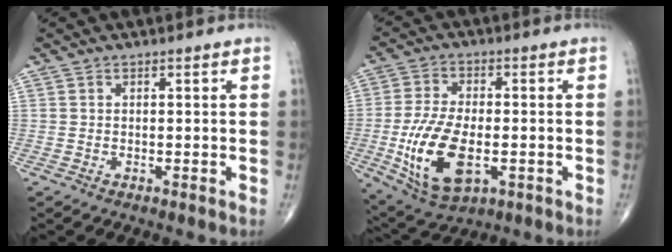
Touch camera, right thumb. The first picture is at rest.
{"total": 15.0, "force": [-3.3, 7.8, 12.4], "torque": [-0.241, -0.001, -0.047]}